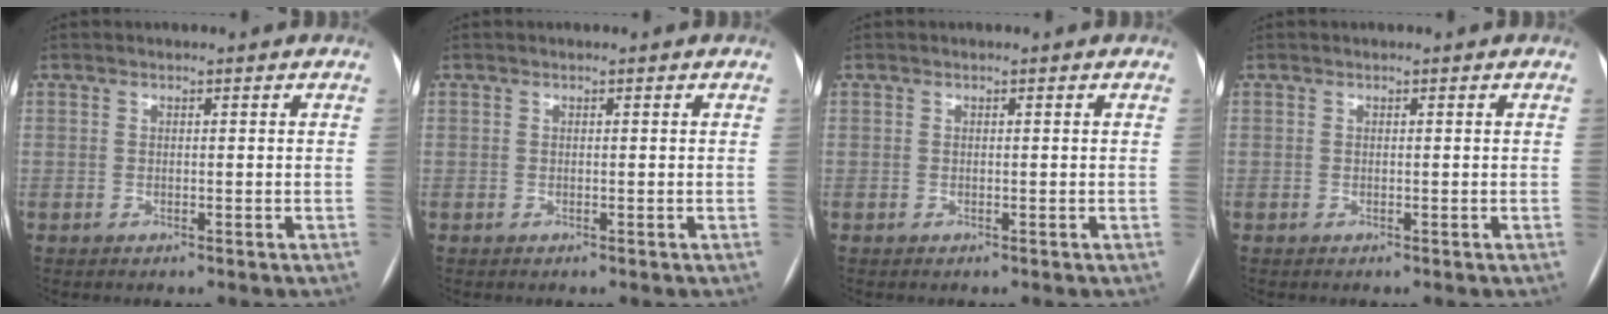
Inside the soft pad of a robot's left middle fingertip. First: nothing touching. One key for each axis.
{"total": 0.0}
{"total": 0.0}
{"total": 0.0}